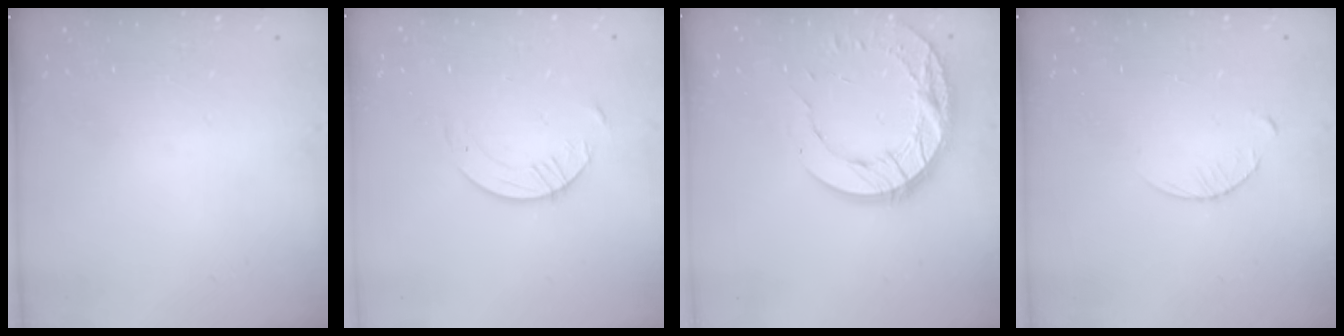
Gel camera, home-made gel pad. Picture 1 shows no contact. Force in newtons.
{"total": 5.6, "press": 5.6, "slide": 0.7}
{"total": 14.8, "press": 14.7, "slide": 1.1}
{"total": 3.6, "press": 3.5, "slide": 0.4}